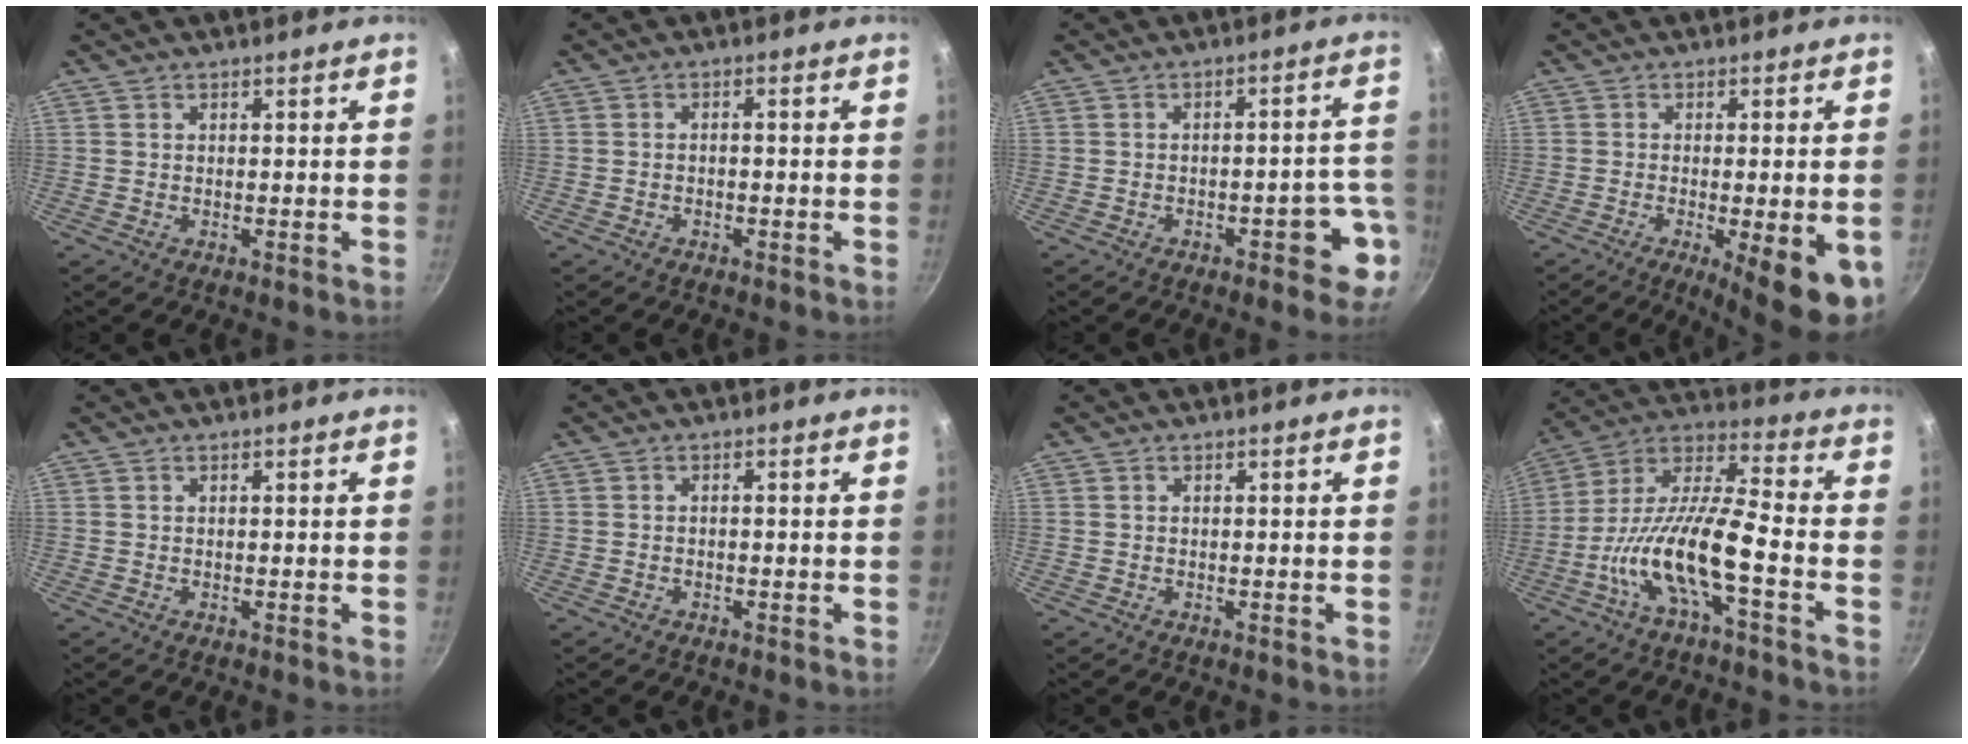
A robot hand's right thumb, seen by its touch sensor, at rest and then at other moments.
{"total": 1.2, "force": [-0.7, 0.5, 0.9], "torque": [-0.019, 0.014, -0.013]}
{"total": 6.5, "force": [-2.9, 3.0, 5.0], "torque": [-0.030, 0.043, -0.031]}
{"total": 11.9, "force": [-4.1, 2.7, 10.9], "torque": [-0.138, -0.003, -0.051]}
{"total": 0.0}
{"total": 0.7, "force": [-0.5, 0.3, 0.4], "torque": [-0.014, 0.007, -0.009]}
{"total": 0.0}
{"total": 15.6, "force": [-5.7, 4.0, 14.0], "torque": [-0.267, 0.046, -0.122]}